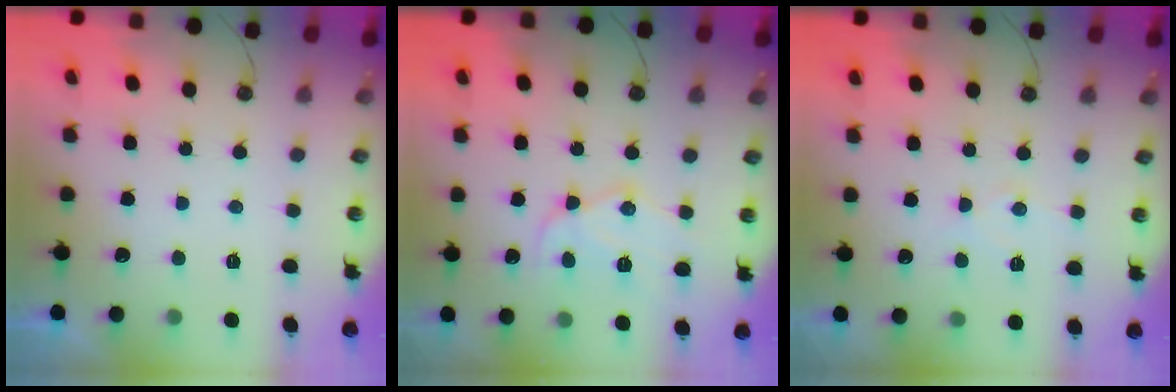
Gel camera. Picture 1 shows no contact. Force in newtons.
{"total": 12.3, "press": 12.2, "slide": 1.2}
{"total": 6.2, "press": 6.2, "slide": 0.6}